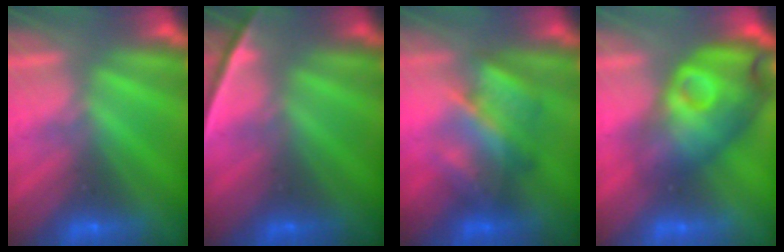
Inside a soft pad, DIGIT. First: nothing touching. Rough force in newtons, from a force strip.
{"total": 2.3}
{"total": 3.9}
{"total": 4.0}